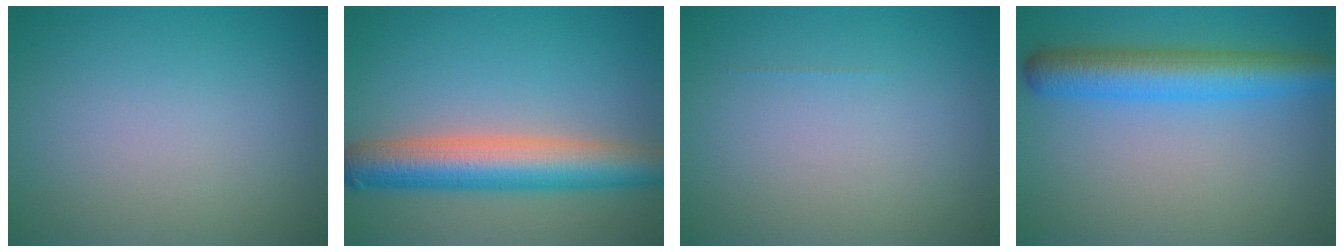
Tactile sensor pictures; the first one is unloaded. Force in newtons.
{"total": 7.1, "press": 7.1, "slide": 0.3}
{"total": 0.0}
{"total": 5.9, "press": 5.9, "slide": 0.2}